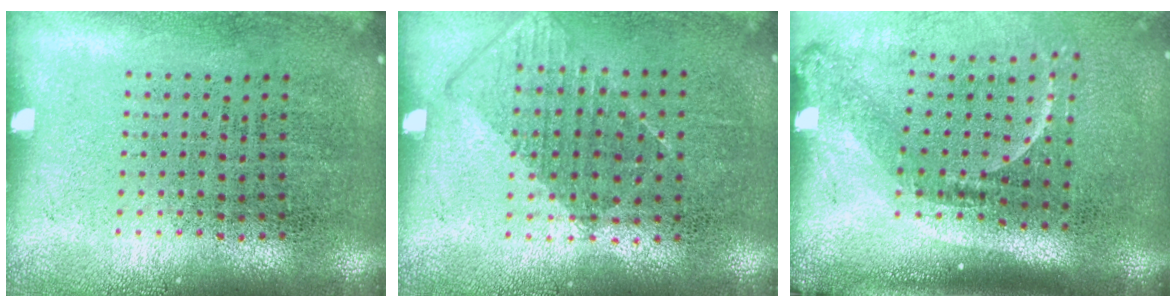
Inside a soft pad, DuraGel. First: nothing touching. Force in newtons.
{"total": 0.8, "press": 0.7, "slide": 0.4}
{"total": 2.2, "press": 1.5, "slide": 1.6}